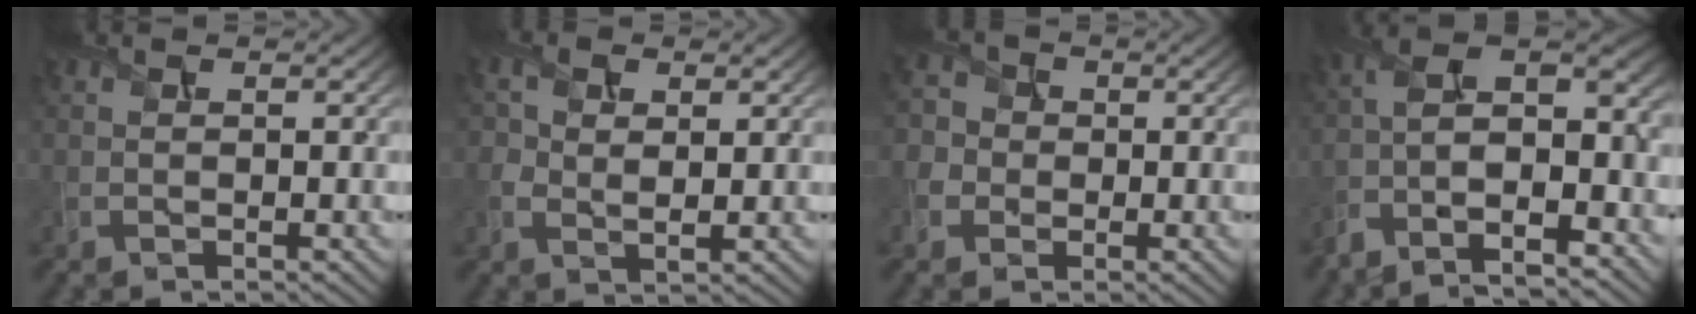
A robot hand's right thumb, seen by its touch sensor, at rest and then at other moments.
{"total": 3.2, "force": [0.9, 2.2, 2.2], "torque": [-0.049, -0.003, 0.016]}
{"total": 3.8, "force": [-0.5, 3.7, 0.8], "torque": [-0.020, 0.004, -0.025]}
{"total": 13.8, "force": [-7.1, 5.5, 10.5], "torque": [-0.229, -0.023, -0.108]}